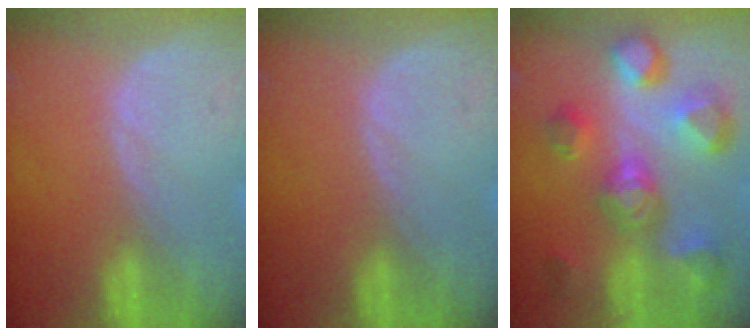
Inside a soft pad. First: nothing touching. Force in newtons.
{"total": 0.0}
{"total": 11.1, "press": 10.0, "slide": 4.8}